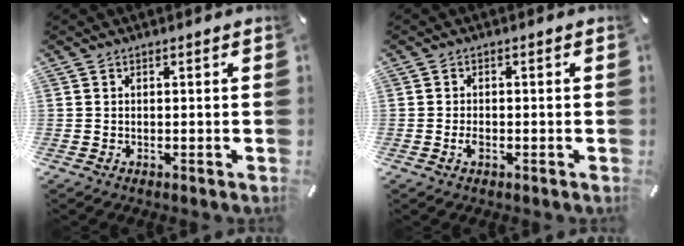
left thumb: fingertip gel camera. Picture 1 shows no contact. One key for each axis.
{"total": 1.9, "fx": -0.8, "fy": 1.0, "fz": 1.4, "tx": -0.033, "ty": 0.001, "tz": -0.018}